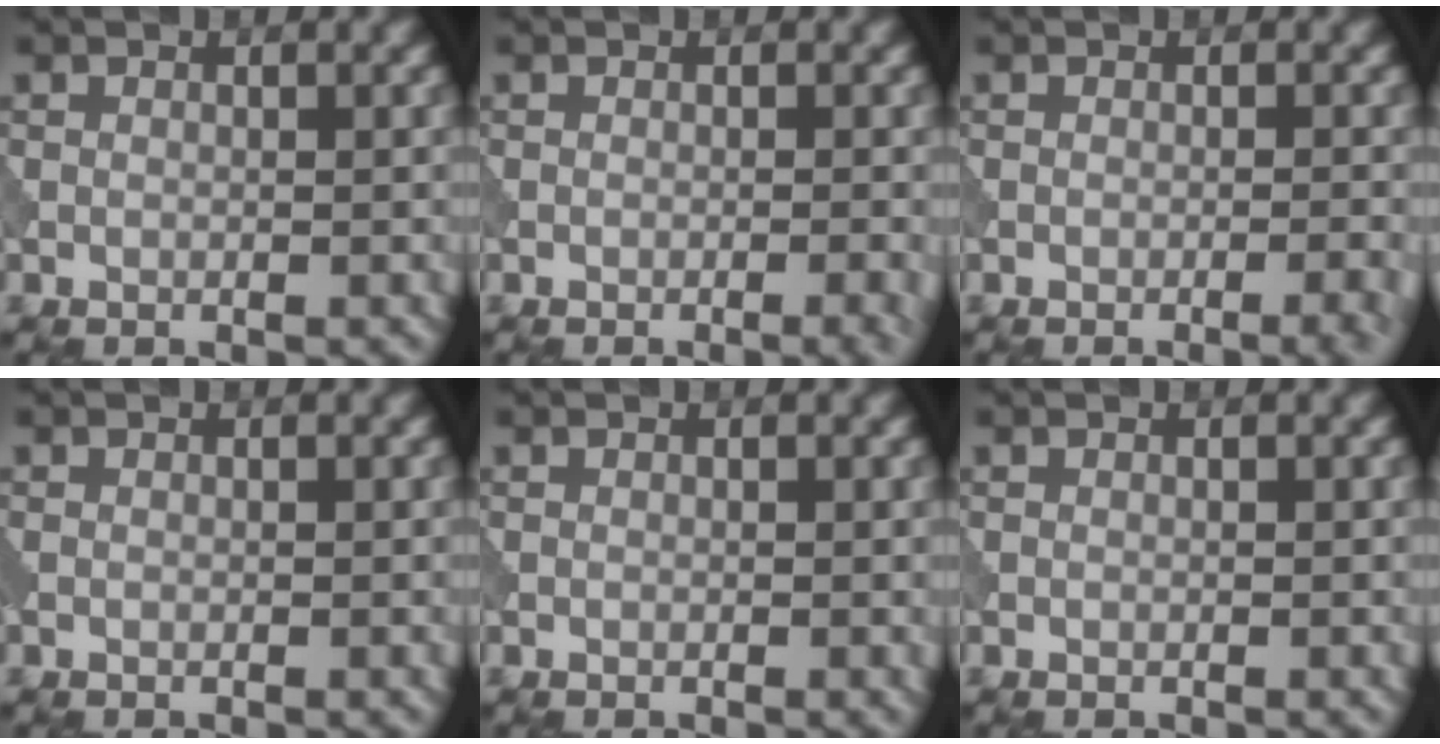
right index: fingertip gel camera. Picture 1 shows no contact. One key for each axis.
{"total": 1.6, "fx": -0.6, "fy": 0.4, "fz": 1.5, "tx": -0.013, "ty": 0.001, "tz": -0.009}
{"total": 2.3, "fx": -1.1, "fy": 0.6, "fz": 2.0, "tx": -0.019, "ty": 0.005, "tz": -0.017}
{"total": 0.5, "fx": -0.1, "fy": 0.4, "fz": 0.4, "tx": -0.013, "ty": -0.002, "tz": 0.000}
{"total": 0.0}
{"total": 0.0}